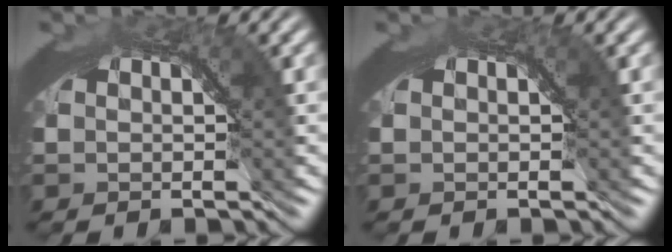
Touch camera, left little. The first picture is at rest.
{"total": 0.0}